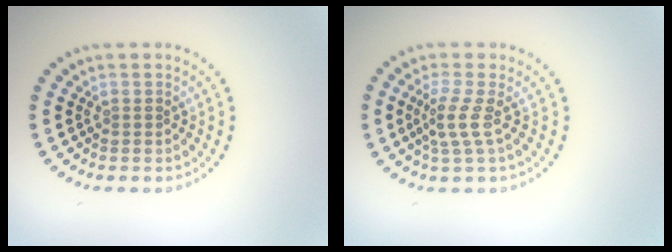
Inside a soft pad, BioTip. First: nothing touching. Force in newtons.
{"total": 2.2, "press": 1.5, "slide": 1.6}